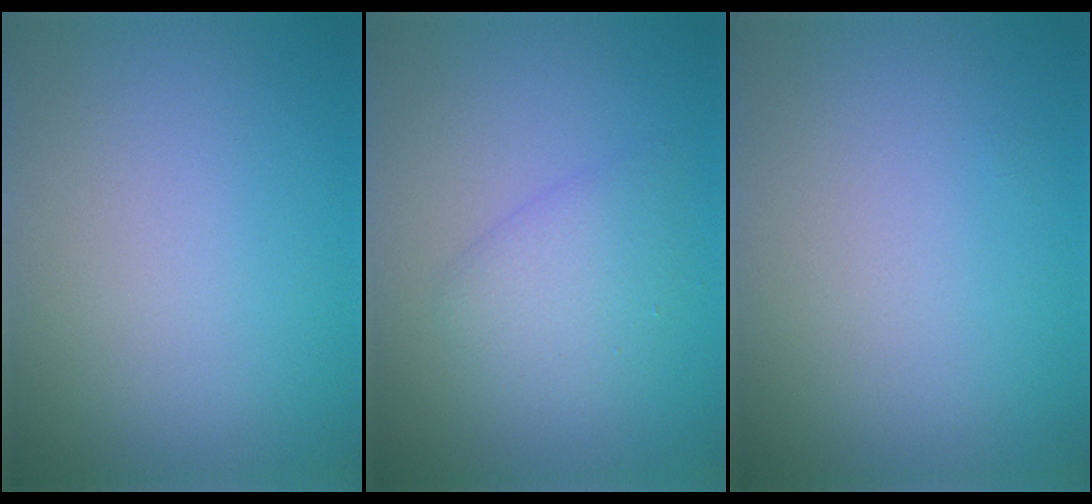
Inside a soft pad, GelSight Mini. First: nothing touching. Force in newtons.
{"total": 2.4, "press": 2.4, "slide": 0.2}
{"total": 0.0}